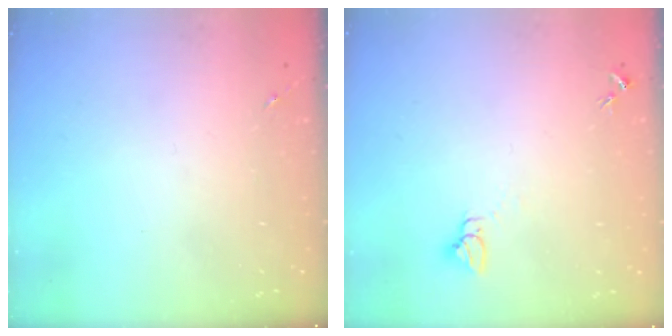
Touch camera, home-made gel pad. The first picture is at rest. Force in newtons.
{"total": 3.0, "press": 3.0, "slide": 0.1}